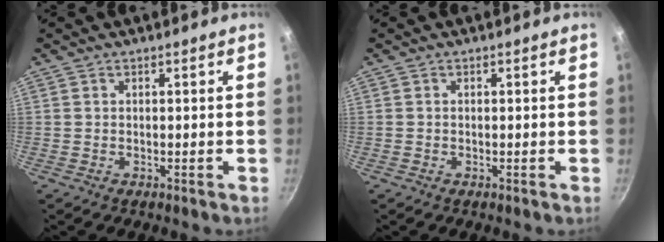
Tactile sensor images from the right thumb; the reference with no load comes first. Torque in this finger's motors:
{"motor_torque": [0.04, -0.05, 0.03, 0.81, 0.04]}